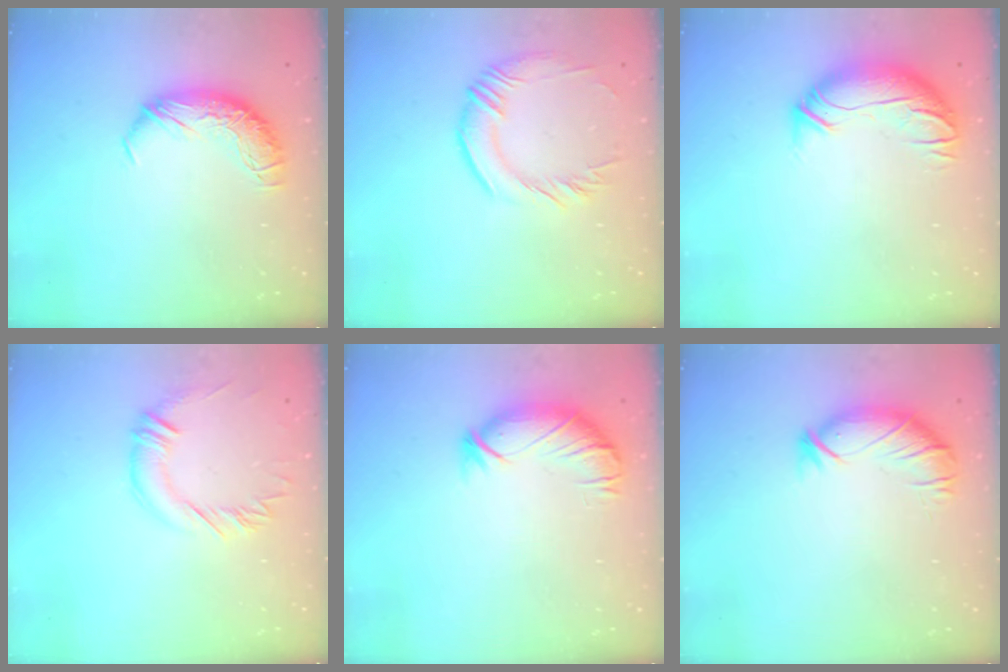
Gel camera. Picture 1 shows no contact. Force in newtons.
{"total": 2.0, "press": 1.6, "slide": 1.2}
{"total": 3.2, "press": 1.5, "slide": 2.8}
{"total": 0.9, "press": 0.8, "slide": 0.4}
{"total": 3.5, "press": 3.0, "slide": 1.7}
{"total": 3.0, "press": 2.5, "slide": 1.7}